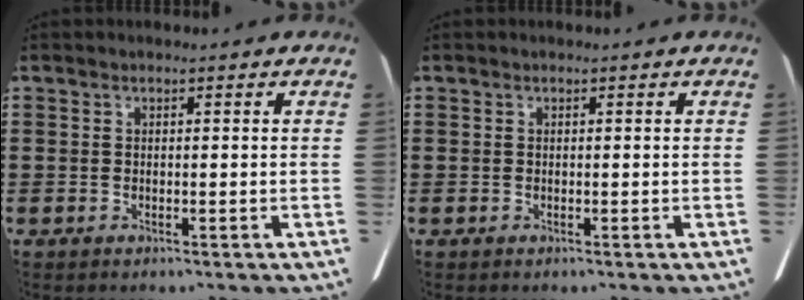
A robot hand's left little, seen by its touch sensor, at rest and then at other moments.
{"total": 0.0}